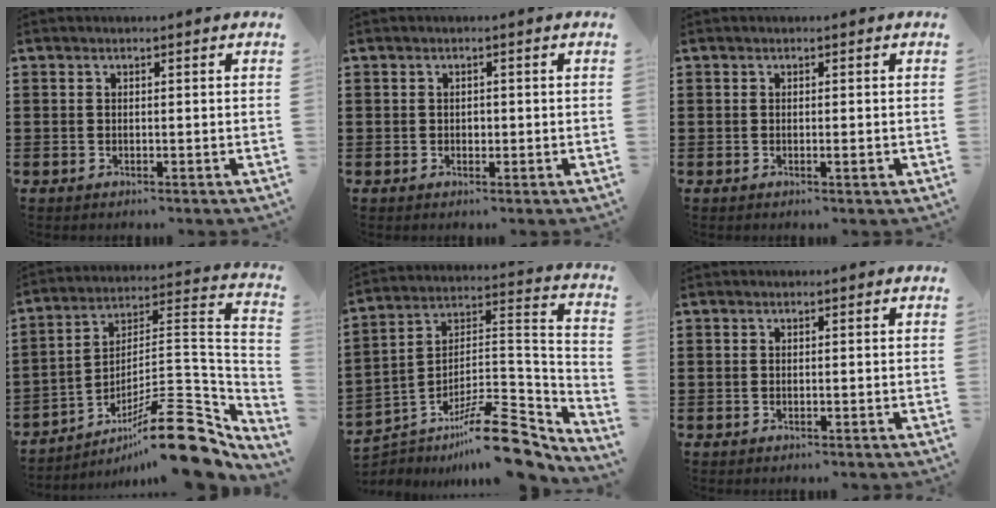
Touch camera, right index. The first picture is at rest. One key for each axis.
{"total": 0.8, "fx": 0.0, "fy": 0.6, "fz": 0.5, "tx": -0.012, "ty": 0.003, "tz": -0.001}
{"total": 0.9, "fx": -0.2, "fy": 0.2, "fz": 0.8, "tx": -0.014, "ty": -0.004, "tz": -0.003}
{"total": 16.2, "fx": -10.4, "fy": 4.1, "fz": 11.7, "tx": -0.158, "ty": 0.040, "tz": -0.179}
{"total": 13.0, "fx": -9.7, "fy": 3.8, "fz": 7.7, "tx": -0.117, "ty": 0.036, "tz": -0.171}
{"total": 0.0}